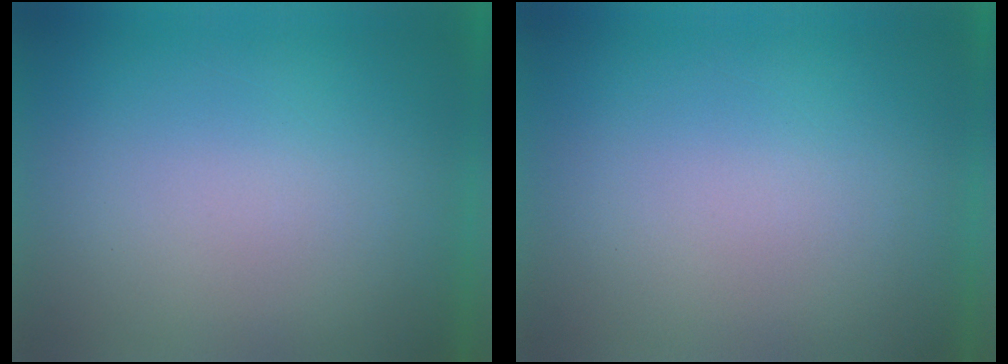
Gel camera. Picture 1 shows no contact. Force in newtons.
{"total": 0.0}